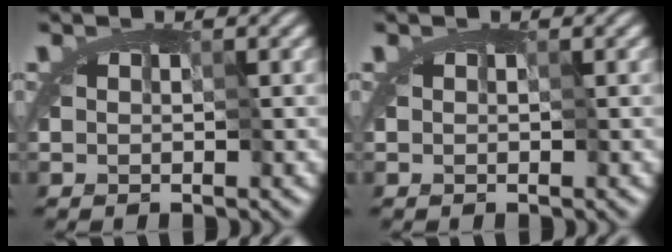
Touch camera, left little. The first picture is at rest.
{"total": 0.0}